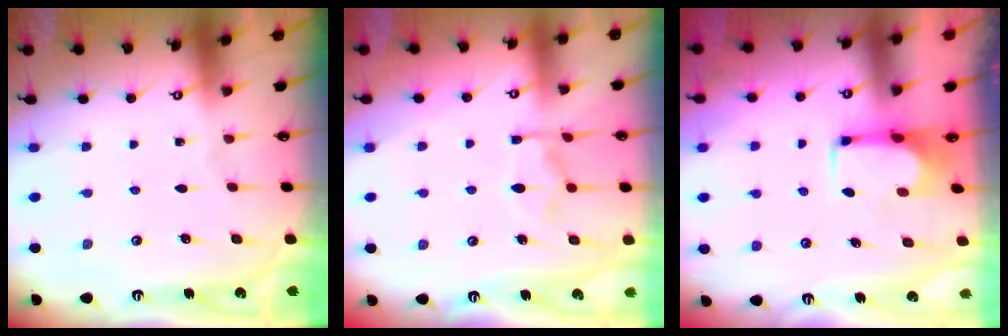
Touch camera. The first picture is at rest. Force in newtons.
{"total": 9.9, "press": 9.8, "slide": 1.2}
{"total": 0.0}